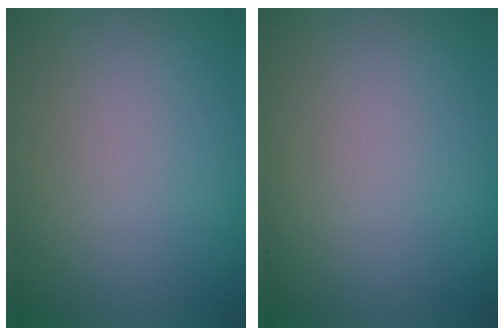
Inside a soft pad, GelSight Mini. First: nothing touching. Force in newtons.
{"total": 0.0}